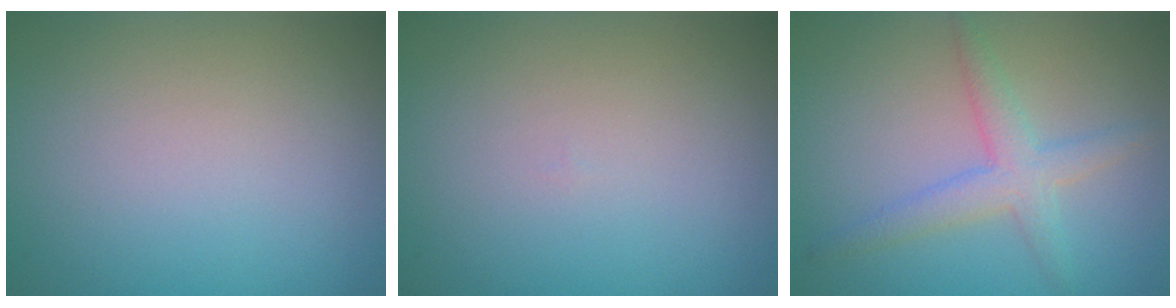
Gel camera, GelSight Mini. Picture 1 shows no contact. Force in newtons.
{"total": 0.0}
{"total": 3.1, "press": 3.1, "slide": 0.0}